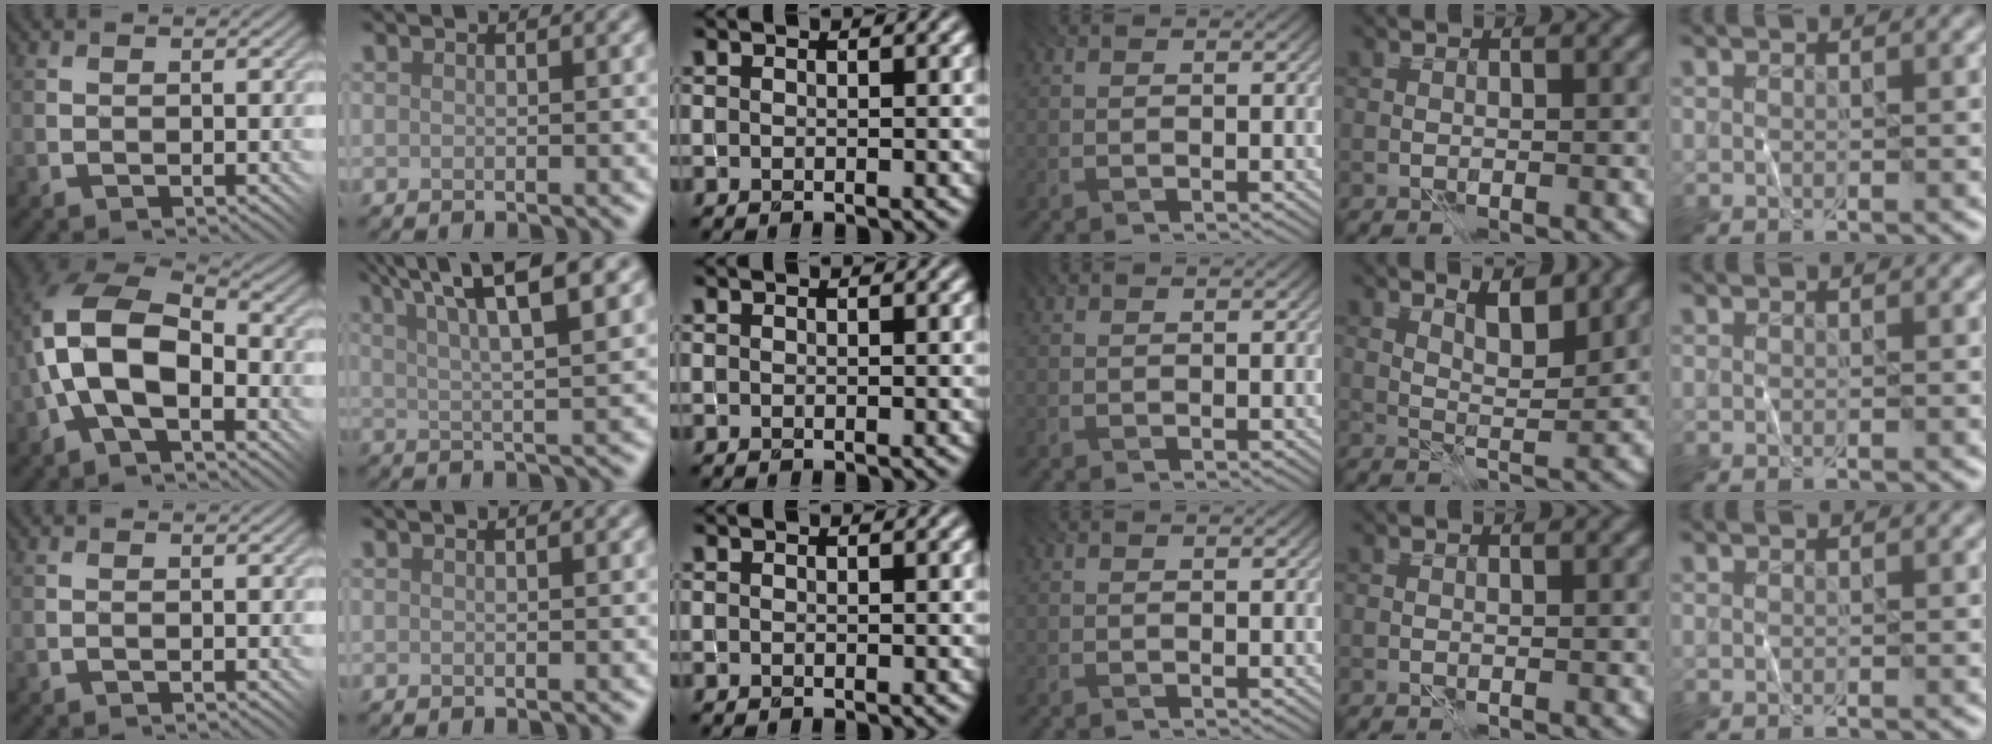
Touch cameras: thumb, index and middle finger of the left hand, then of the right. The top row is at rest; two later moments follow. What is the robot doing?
{"motion": "fold", "object": "shorts"}